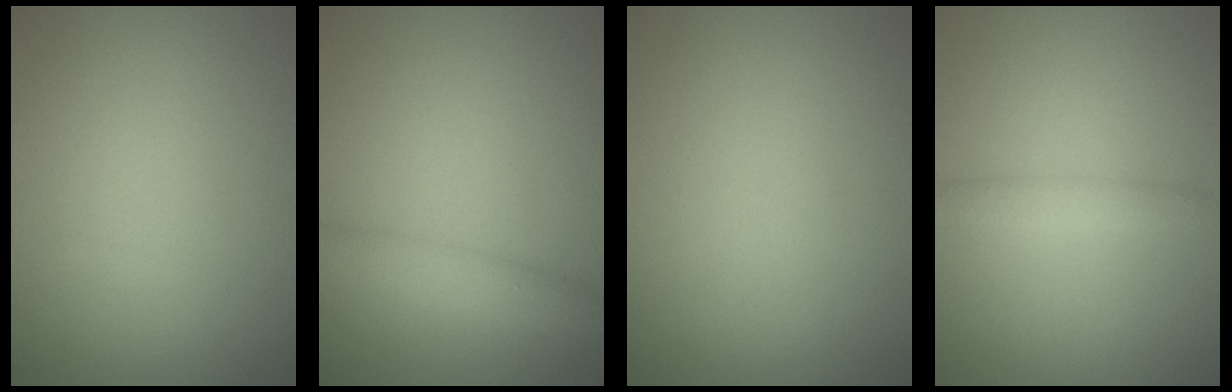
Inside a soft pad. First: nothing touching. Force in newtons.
{"total": 3.1, "press": 3.1, "slide": 0.1}
{"total": 0.0}
{"total": 1.5, "press": 1.5, "slide": 0.1}